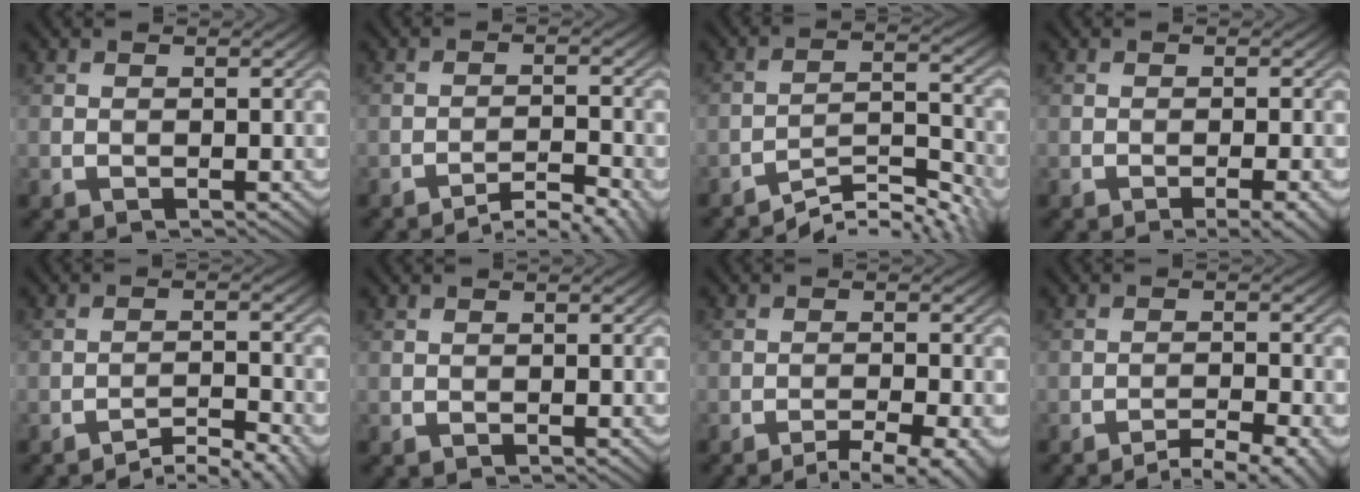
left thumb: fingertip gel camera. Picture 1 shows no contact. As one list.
[{"total": 3.8, "force": [-3.3, -0.2, 1.8], "torque": [-0.026, 0.009, -0.050]}, {"total": 5.8, "force": [-5.3, 0.2, 2.3], "torque": [-0.042, 0.002, -0.090]}, {"total": 2.8, "force": [-1.5, 0.3, 2.3], "torque": [-0.041, 0.005, -0.025]}, {"total": 3.6, "force": [-3.3, -0.2, 1.4], "torque": [-0.019, 0.010, -0.052]}, {"total": 0.0}, {"total": 5.2, "force": [-3.8, 0.6, 3.5], "torque": [-0.051, 0.003, -0.055]}, {"total": 4.5, "force": [-3.6, 0.3, 2.6], "torque": [-0.039, 0.008, -0.054]}]